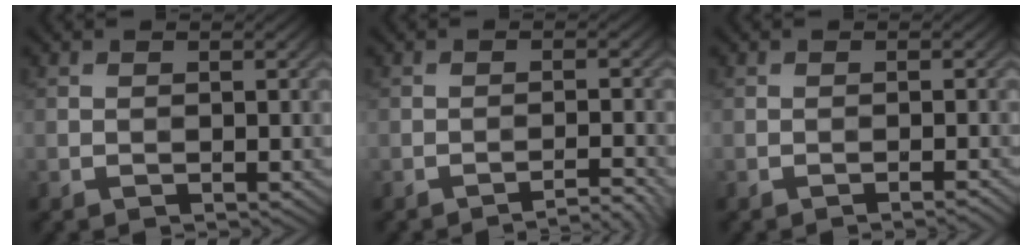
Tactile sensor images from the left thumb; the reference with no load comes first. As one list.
[{"total": 2.8, "force": [-2.3, 0.2, 1.5], "torque": [-0.019, 0.009, -0.043]}, {"total": 0.9, "force": [-0.7, 0.0, 0.6], "torque": [-0.005, 0.004, -0.018]}]